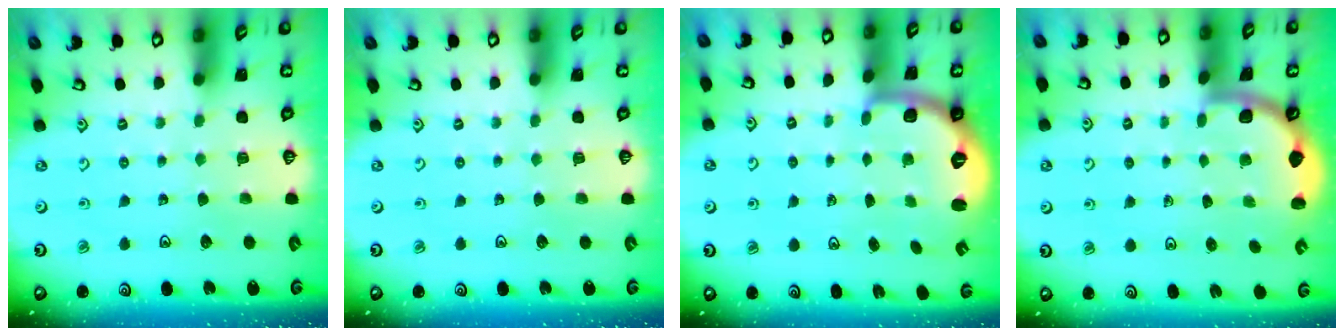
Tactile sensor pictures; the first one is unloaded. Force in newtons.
{"total": 0.0}
{"total": 2.7, "press": 1.8, "slide": 2.0}
{"total": 1.7, "press": 1.7, "slide": 0.0}